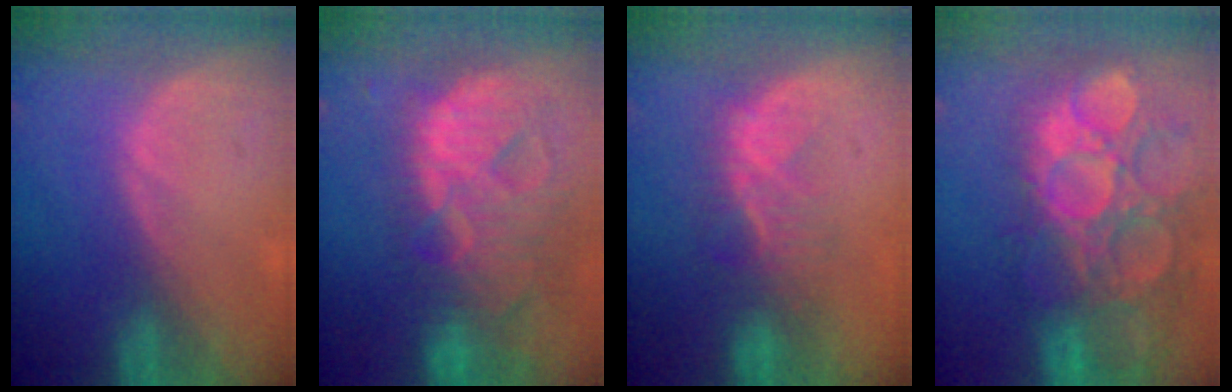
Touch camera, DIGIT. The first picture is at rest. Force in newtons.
{"total": 13.4, "press": 11.5, "slide": 6.9}
{"total": 5.2, "press": 5.0, "slide": 1.3}
{"total": 15.1, "press": 12.6, "slide": 8.4}